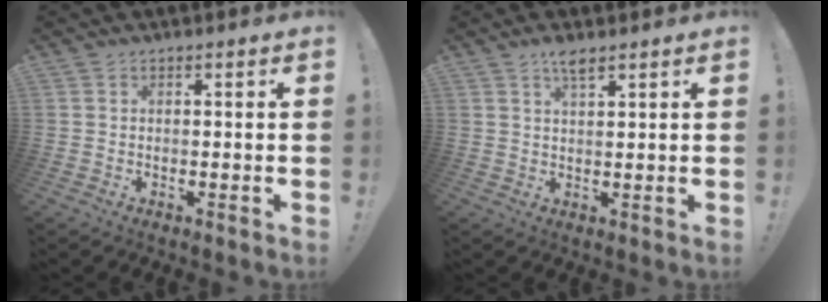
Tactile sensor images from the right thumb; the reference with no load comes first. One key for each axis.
{"total": 3.6, "fx": 2.6, "fy": 0.9, "fz": 2.3, "tx": -0.044, "ty": -0.011, "tz": 0.044}